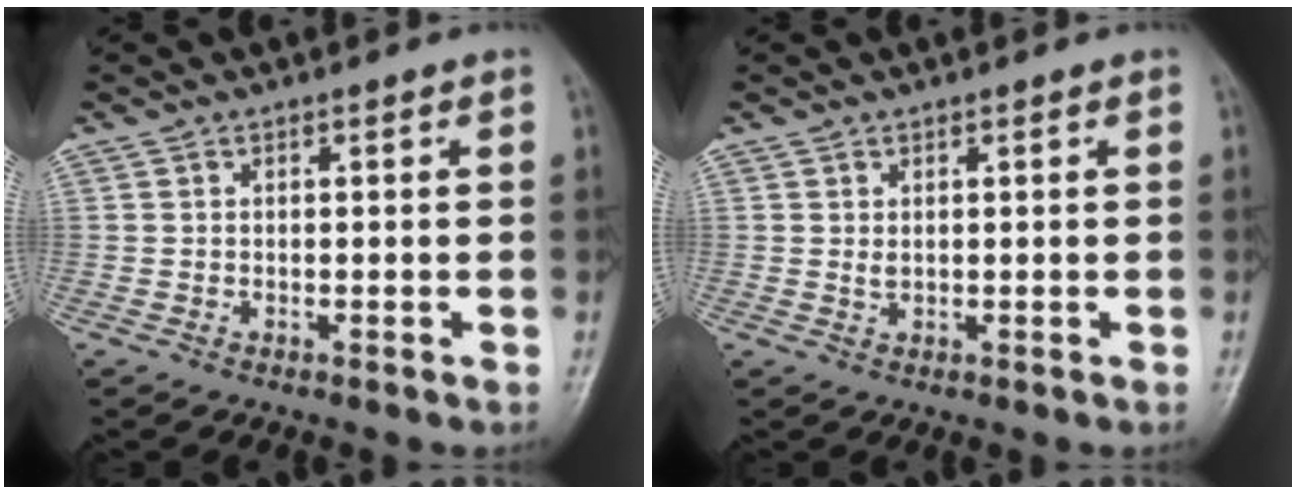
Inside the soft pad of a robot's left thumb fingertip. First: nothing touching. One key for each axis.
{"total": 1.3, "fx": 0.6, "fy": 0.6, "fz": 0.9, "tx": -0.013, "ty": -0.003, "tz": 0.013}